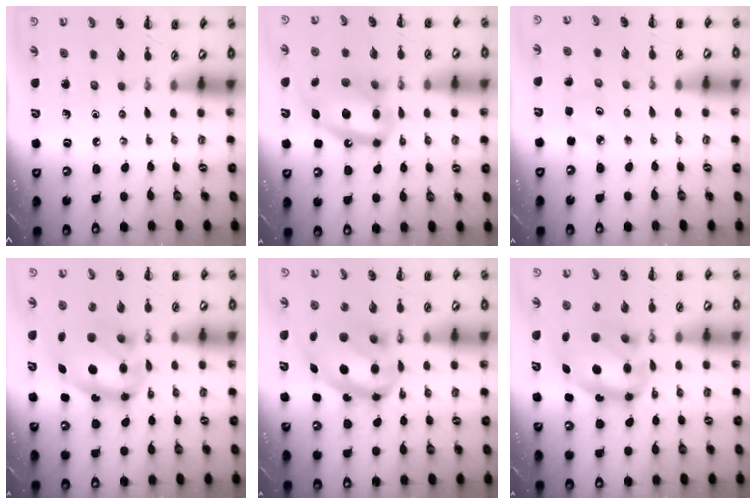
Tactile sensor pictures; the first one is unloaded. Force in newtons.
{"total": 16.1, "press": 15.6, "slide": 3.8}
{"total": 2.7, "press": 2.6, "slide": 0.8}
{"total": 9.6, "press": 9.3, "slide": 2.2}
{"total": 14.5, "press": 14.1, "slide": 3.4}
{"total": 9.6, "press": 9.3, "slide": 2.2}